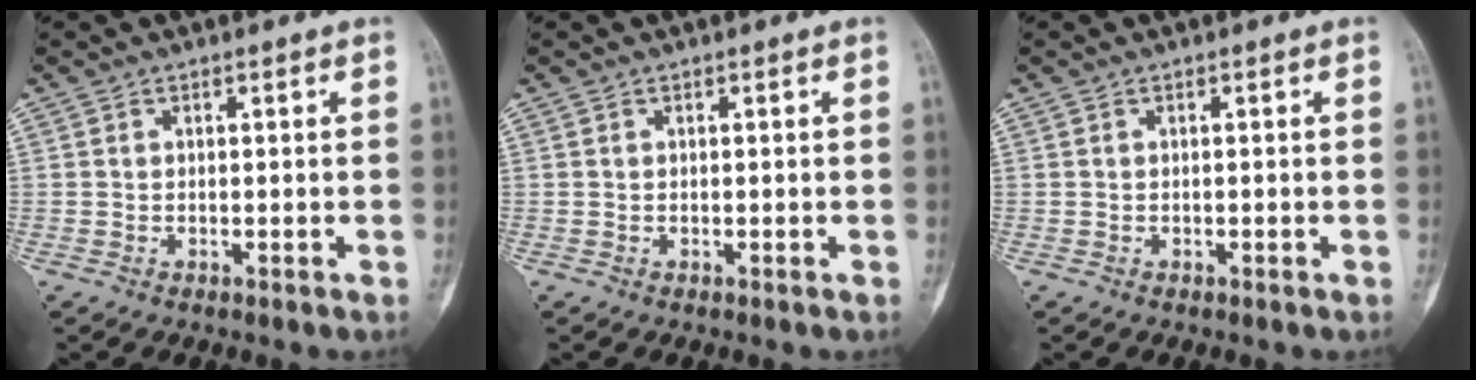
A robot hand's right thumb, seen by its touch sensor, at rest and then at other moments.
{"total": 0.0}
{"total": 0.0}